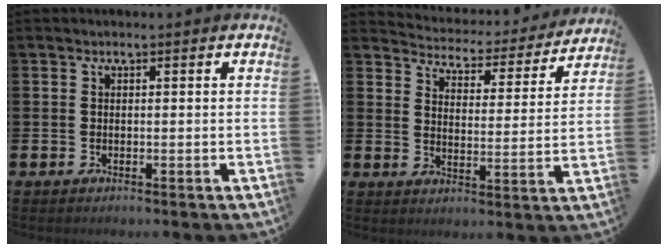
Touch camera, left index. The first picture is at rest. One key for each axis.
{"total": 4.7, "fx": 4.6, "fy": 1.0, "fz": 0.4, "tx": -0.032, "ty": -0.044, "tz": 0.074}